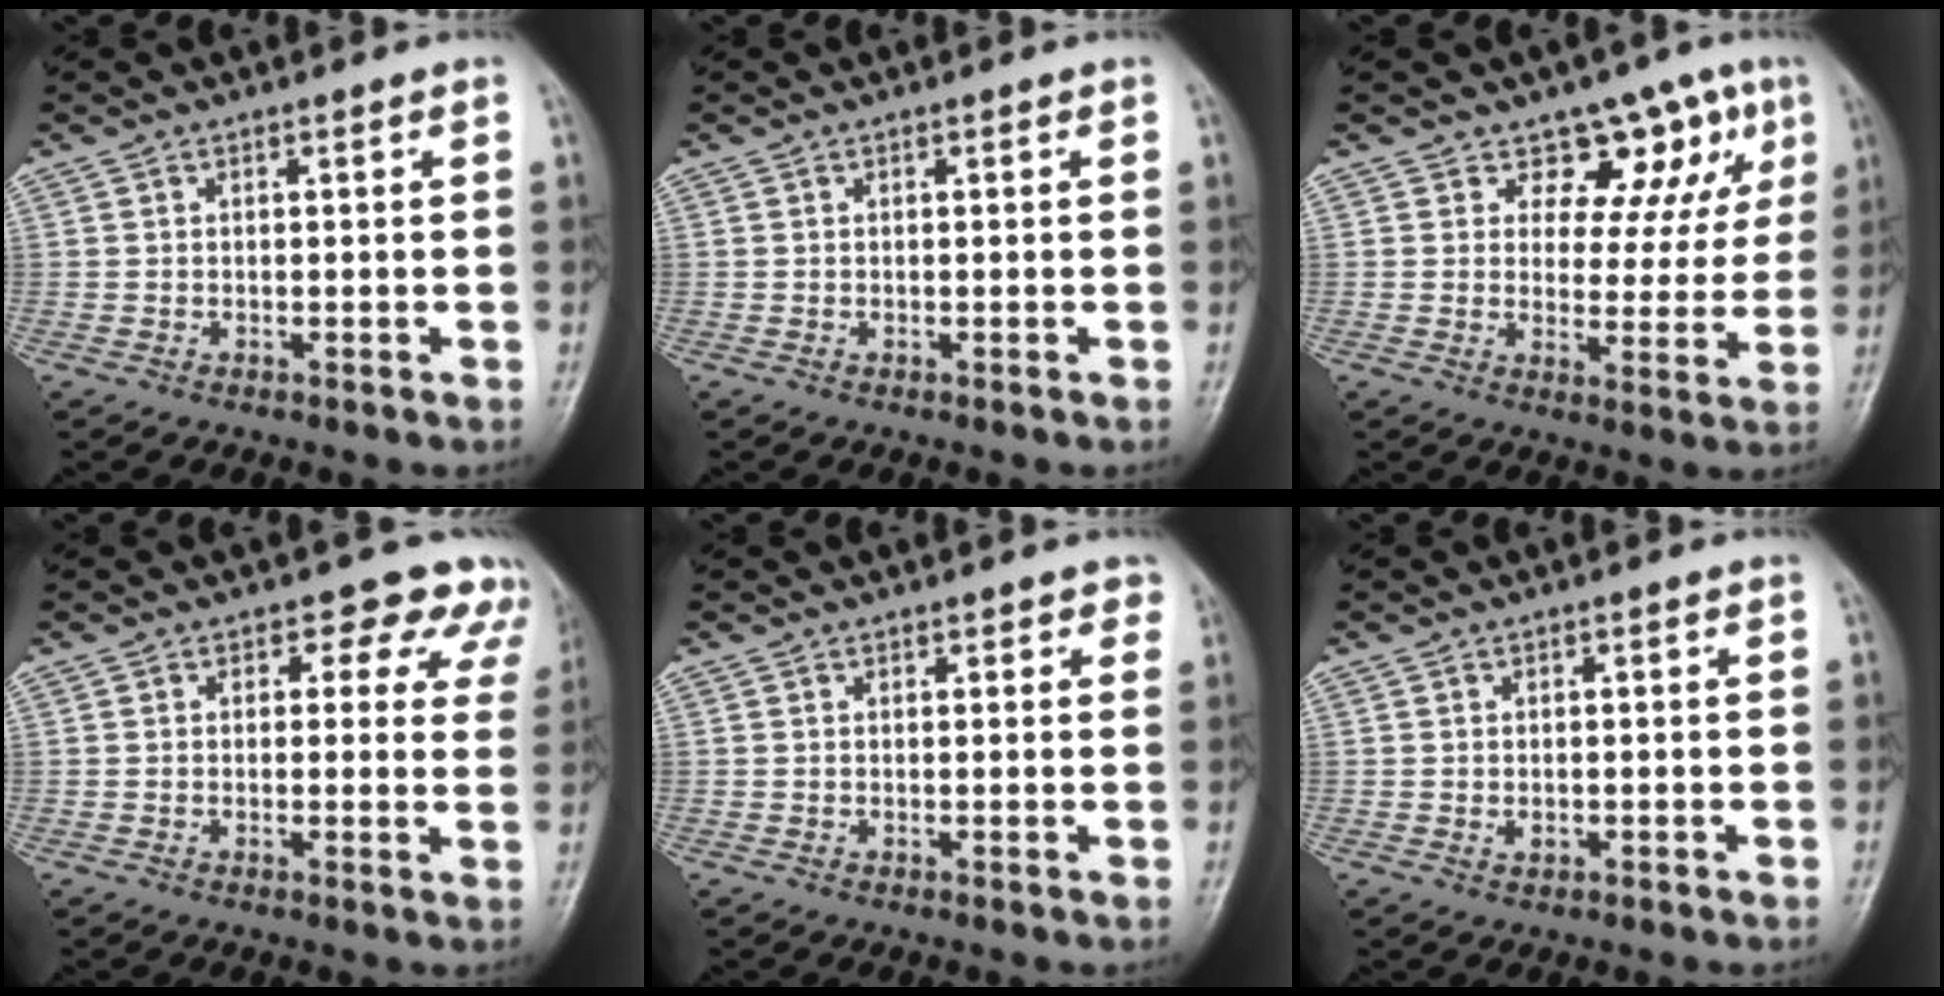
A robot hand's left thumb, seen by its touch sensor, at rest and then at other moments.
{"total": 0.0}
{"total": 10.6, "force": [6.2, 7.0, 4.9], "torque": [-0.005, -0.023, 0.077]}
{"total": 8.3, "force": [6.1, 5.0, 2.5], "torque": [0.026, -0.021, 0.045]}
{"total": 1.7, "force": [1.2, 1.0, 0.7], "torque": [0.013, -0.004, 0.007]}
{"total": 1.1, "force": [-0.1, 0.8, 0.8], "torque": [-0.009, -0.001, 0.000]}